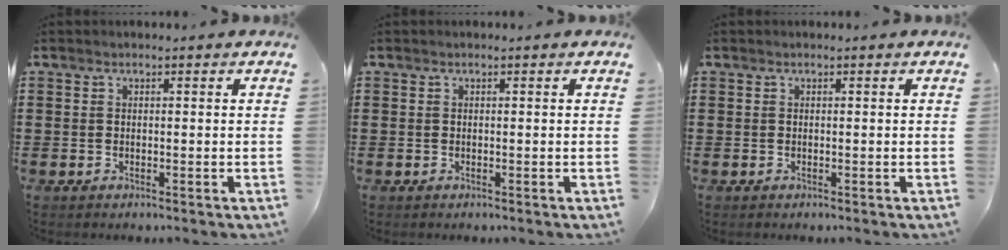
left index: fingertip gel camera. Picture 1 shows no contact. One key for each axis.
{"total": 0.0}
{"total": 0.0}